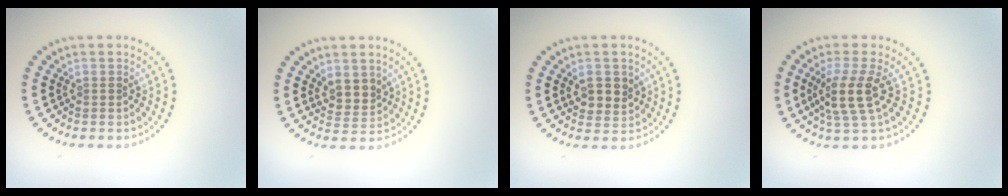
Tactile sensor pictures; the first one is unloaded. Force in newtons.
{"total": 2.4, "press": 2.2, "slide": 1.0}
{"total": 2.6, "press": 2.4, "slide": 1.0}
{"total": 3.8, "press": 3.0, "slide": 2.3}